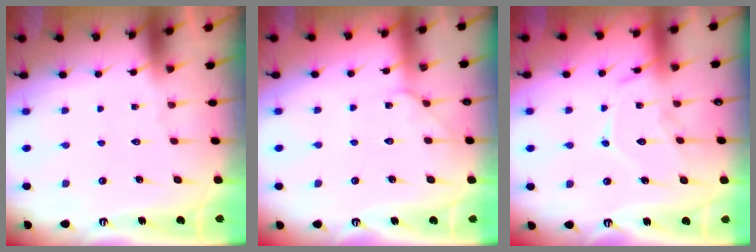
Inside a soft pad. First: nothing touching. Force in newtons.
{"total": 5.0, "press": 5.0, "slide": 0.6}
{"total": 11.0, "press": 11.0, "slide": 0.5}